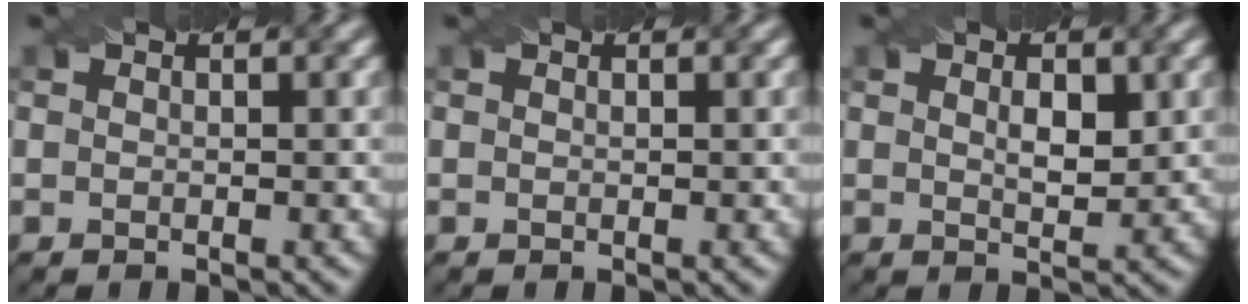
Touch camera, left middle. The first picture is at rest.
{"total": 0.0}
{"total": 2.3, "force": [0.8, 1.0, 2.0], "torque": [-0.034, 0.000, 0.015]}